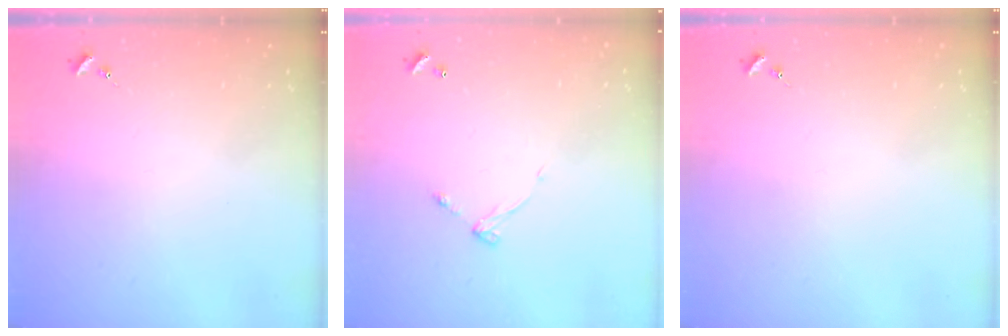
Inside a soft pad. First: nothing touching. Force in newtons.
{"total": 5.7, "press": 5.7, "slide": 0.5}
{"total": 0.0}